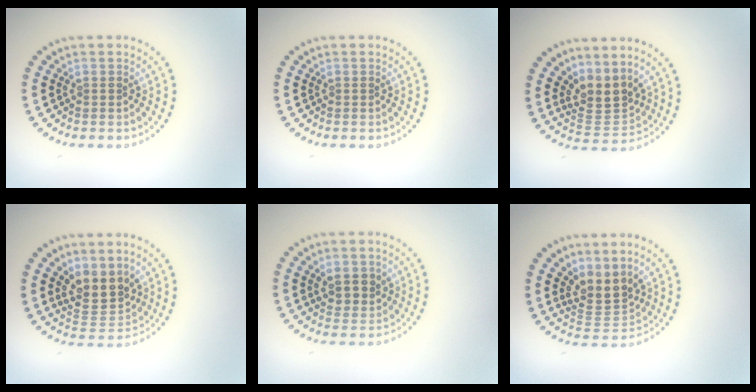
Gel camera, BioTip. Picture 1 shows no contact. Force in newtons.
{"total": 0.0}
{"total": 3.4, "press": 2.6, "slide": 2.3}
{"total": 3.9, "press": 3.4, "slide": 1.9}
{"total": 2.5, "press": 2.3, "slide": 0.8}
{"total": 3.4, "press": 2.6, "slide": 2.3}